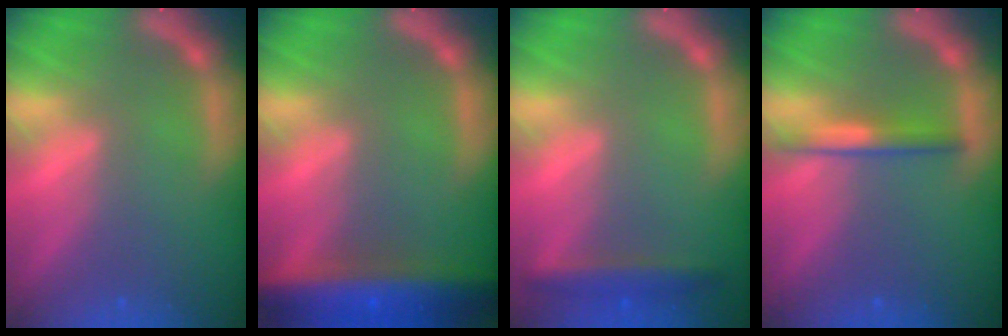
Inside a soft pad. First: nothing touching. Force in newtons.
{"total": 10.0}
{"total": 2.9}
{"total": 2.5}